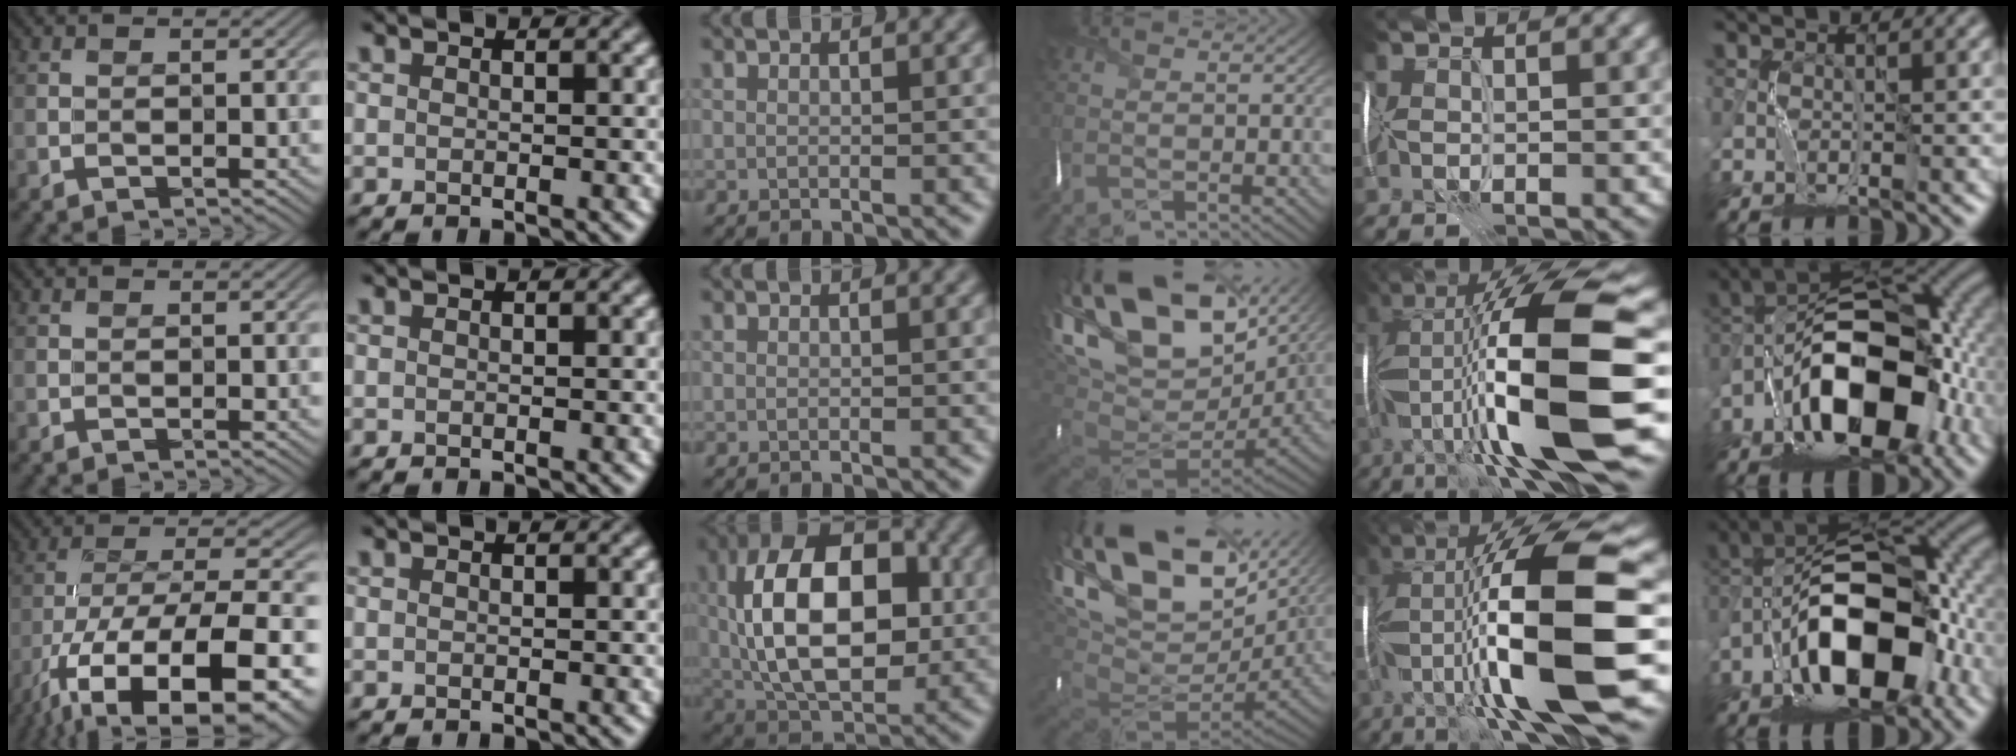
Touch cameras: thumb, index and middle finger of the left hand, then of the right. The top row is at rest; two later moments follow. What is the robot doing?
{"motion": "wrap", "object": "ribbon"}